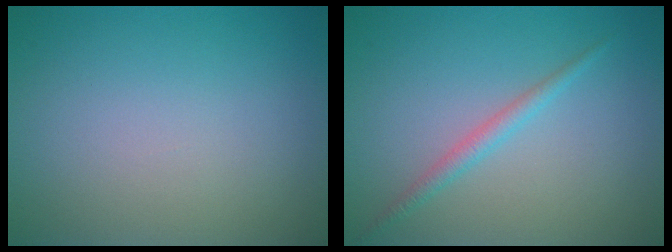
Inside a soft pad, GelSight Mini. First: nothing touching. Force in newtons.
{"total": 1.6, "press": 1.6, "slide": 0.1}